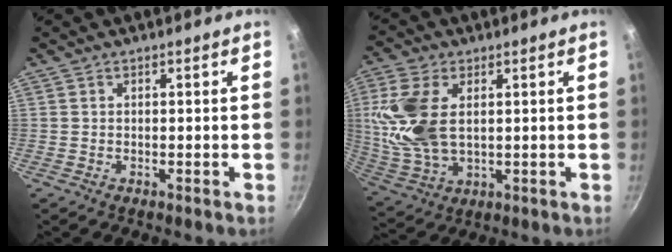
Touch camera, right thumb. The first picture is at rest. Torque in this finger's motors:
{"motor_torque": [2.29, 2.31, 1.56, 0.28, 0.25]}